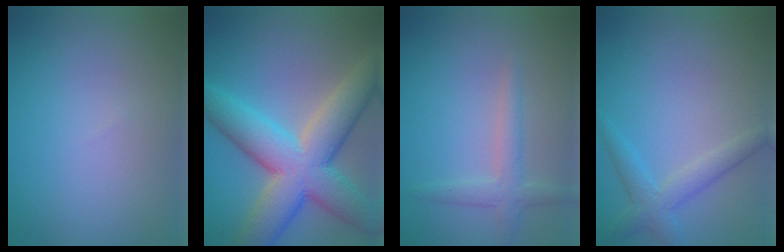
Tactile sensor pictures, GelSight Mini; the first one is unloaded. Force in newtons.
{"total": 10.7, "press": 10.7, "slide": 0.5}
{"total": 2.3, "press": 2.3, "slide": 0.1}
{"total": 2.7, "press": 2.7, "slide": 0.1}